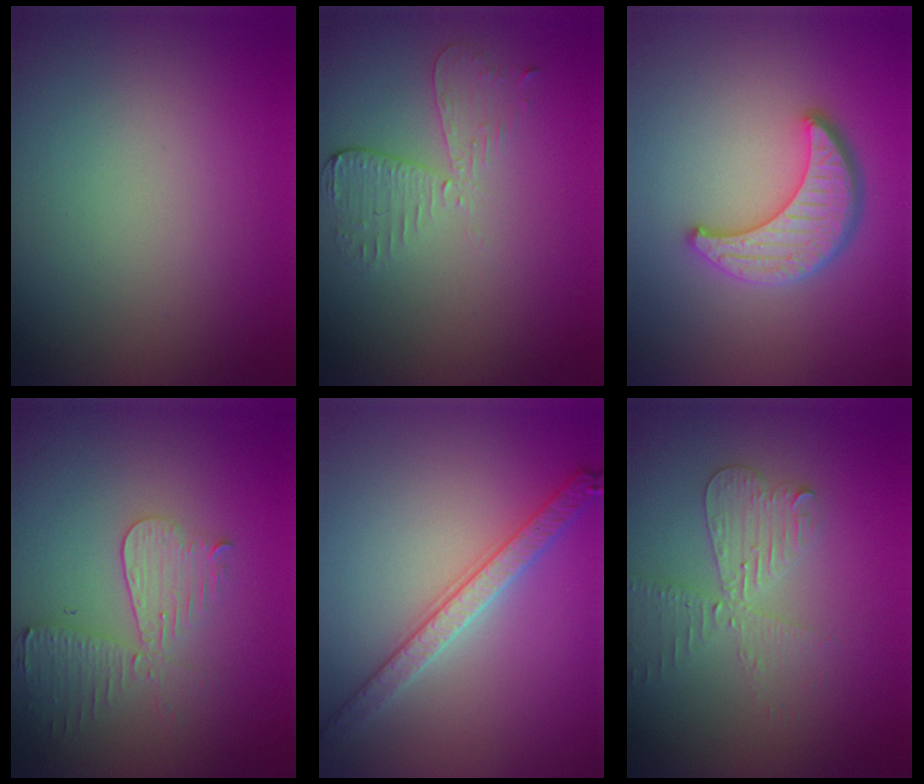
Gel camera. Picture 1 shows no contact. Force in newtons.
{"total": 2.6, "press": 2.3, "slide": 1.3}
{"total": 4.6, "press": 3.8, "slide": 2.6}
{"total": 3.9, "press": 3.4, "slide": 1.8}
{"total": 3.3, "press": 3.3, "slide": 0.3}
{"total": 3.5, "press": 3.0, "slide": 1.9}